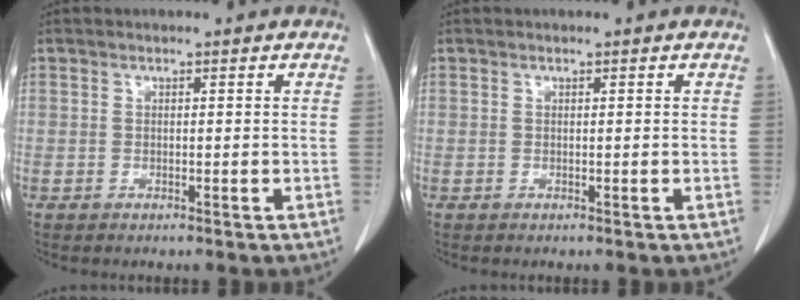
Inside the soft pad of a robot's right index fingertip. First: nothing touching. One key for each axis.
{"total": 0.0}